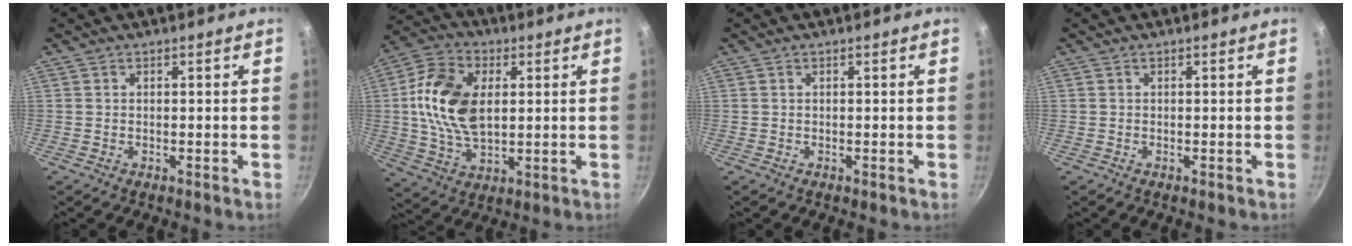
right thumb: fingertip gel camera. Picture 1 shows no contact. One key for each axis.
{"total": 15.3, "fx": 2.2, "fy": 9.4, "fz": 11.8, "tx": -0.206, "ty": 0.000, "tz": 0.035}
{"total": 0.0}
{"total": 0.0}